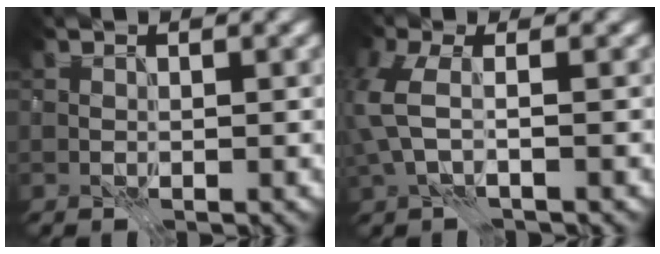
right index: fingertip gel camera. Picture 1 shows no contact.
{"total": 3.6, "force": [-1.0, 1.7, 3.0], "torque": [-0.084, 0.001, -0.026]}